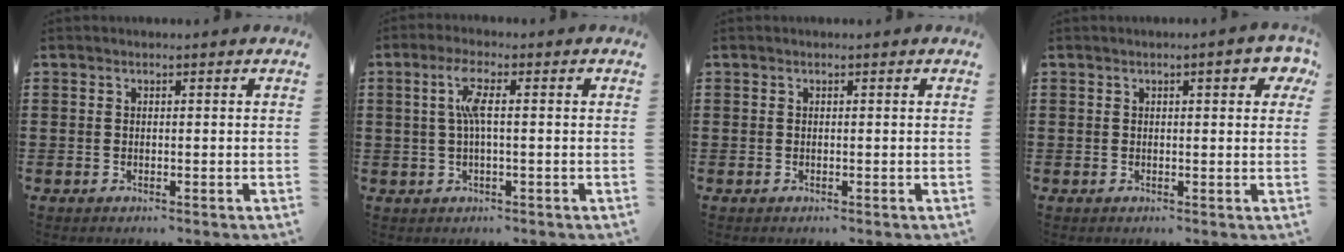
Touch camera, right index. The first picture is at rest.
{"total": 4.5, "force": [0.6, 0.6, 4.4], "torque": [-0.086, 0.004, 0.006]}
{"total": 0.0}
{"total": 3.0, "force": [1.1, 0.7, 2.8], "torque": [-0.039, 0.001, 0.013]}